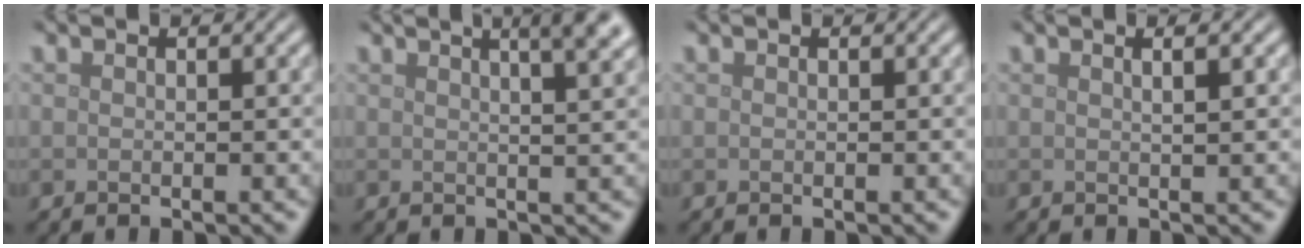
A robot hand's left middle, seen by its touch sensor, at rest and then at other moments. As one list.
[{"total": 8.2, "force": [4.4, 3.6, 5.9], "torque": [-0.014, 0.055, 0.020]}, {"total": 0.0}, {"total": 1.4, "force": [0.6, 0.4, 1.2], "torque": [-0.011, 0.003, 0.003]}]